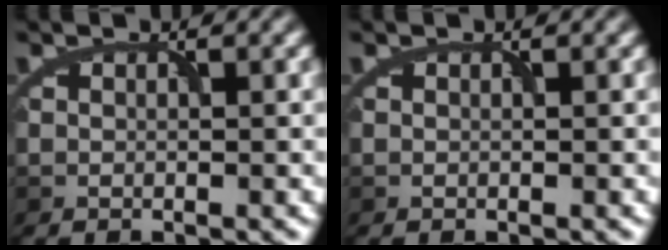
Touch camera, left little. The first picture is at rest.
{"total": 0.0}